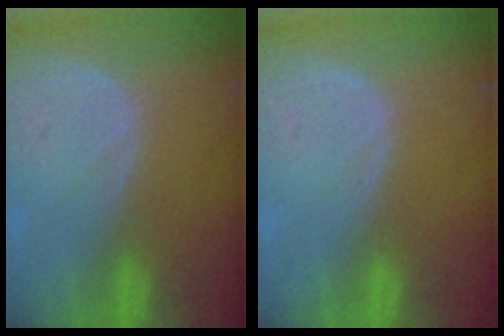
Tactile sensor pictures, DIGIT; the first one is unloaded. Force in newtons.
{"total": 0.0}